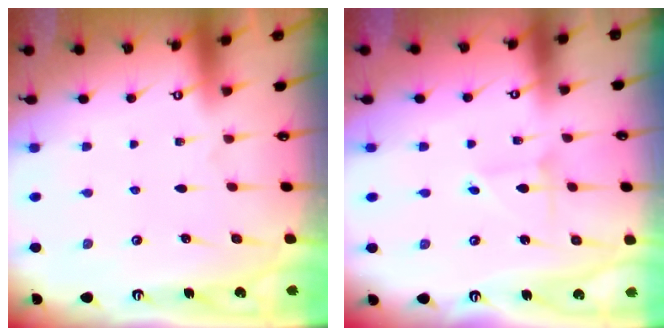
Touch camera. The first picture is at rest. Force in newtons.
{"total": 2.1, "press": 2.1, "slide": 0.2}